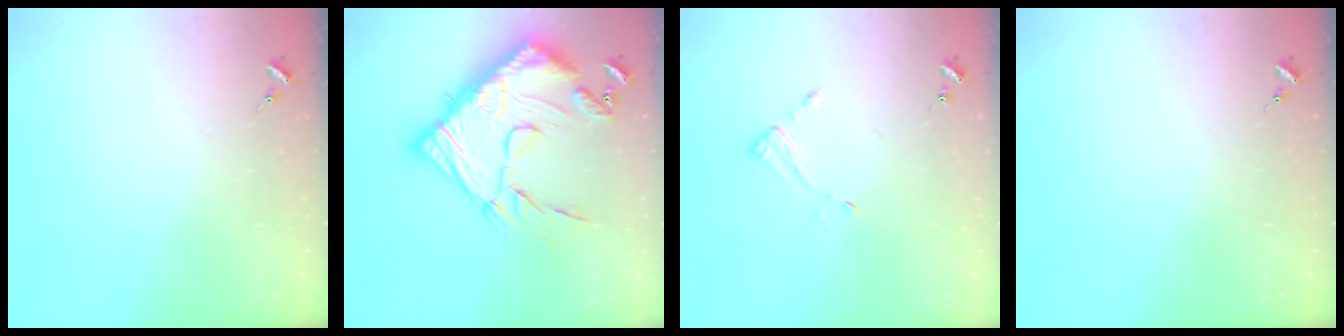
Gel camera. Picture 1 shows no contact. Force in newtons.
{"total": 30.1, "press": 30.0, "slide": 2.9}
{"total": 3.5, "press": 3.5, "slide": 0.1}
{"total": 0.0}